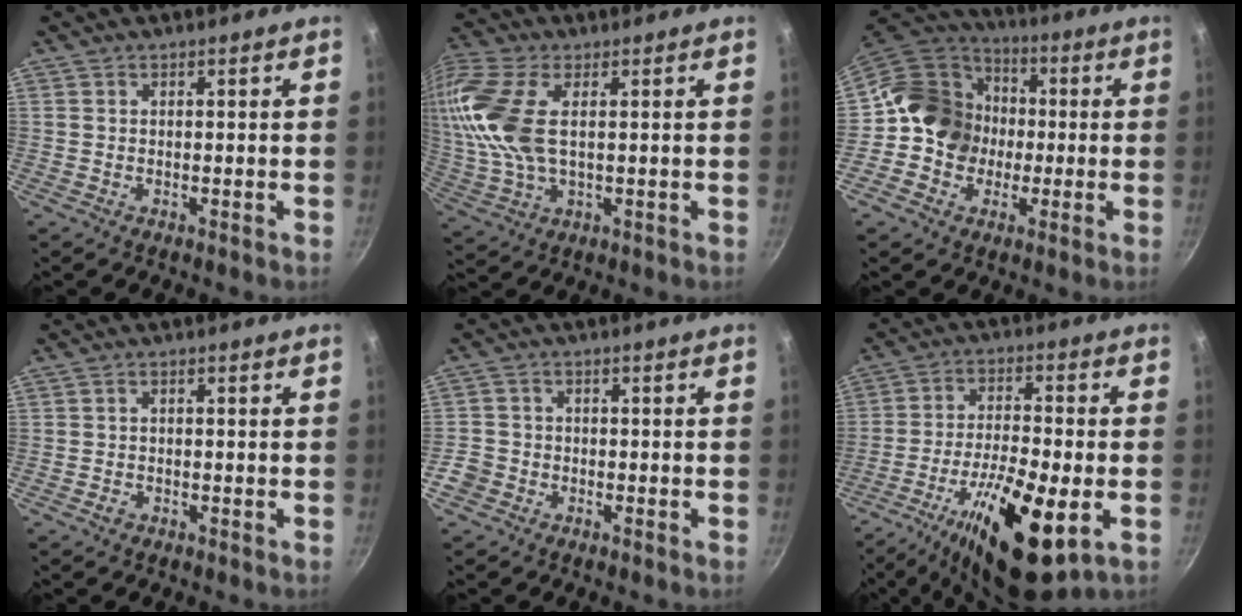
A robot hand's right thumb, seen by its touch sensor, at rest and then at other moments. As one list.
[{"total": 15.7, "force": [2.9, 8.1, 13.1], "torque": [-0.285, 0.008, 0.054]}, {"total": 15.7, "force": [-0.9, 14.0, 7.1], "torque": [-0.084, 0.040, -0.028]}, {"total": 1.5, "force": [-0.8, 1.0, 0.7], "torque": [-0.010, 0.008, -0.014]}, {"total": 4.1, "force": [-2.2, 3.3, 1.1], "torque": [-0.014, 0.026, -0.041]}, {"total": 18.8, "force": [-6.9, 6.0, 16.5], "torque": [-0.291, 0.015, -0.116]}]